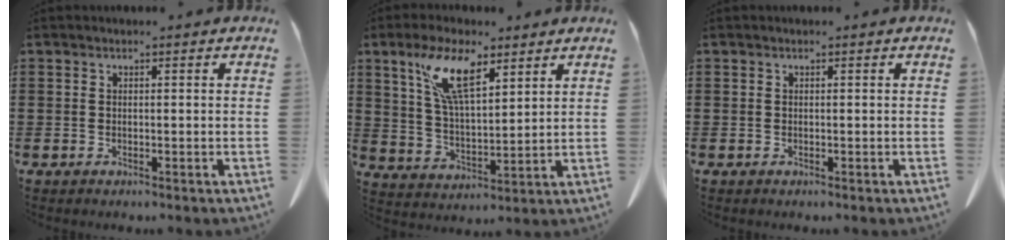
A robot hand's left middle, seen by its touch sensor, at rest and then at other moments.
{"total": 10.6, "force": [6.4, 3.5, 7.7], "torque": [-0.164, -0.004, 0.117]}
{"total": 0.0}